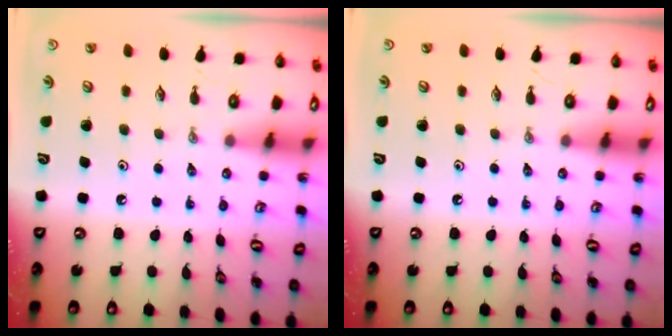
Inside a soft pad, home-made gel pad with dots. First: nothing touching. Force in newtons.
{"total": 0.0}